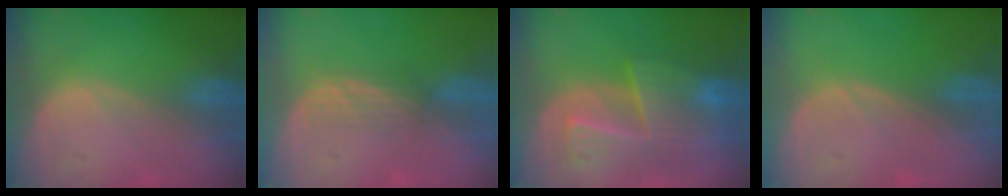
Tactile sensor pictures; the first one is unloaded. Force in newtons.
{"total": 2.3, "press": 2.2, "slide": 0.3}
{"total": 9.5, "press": 8.4, "slide": 4.5}
{"total": 0.0}